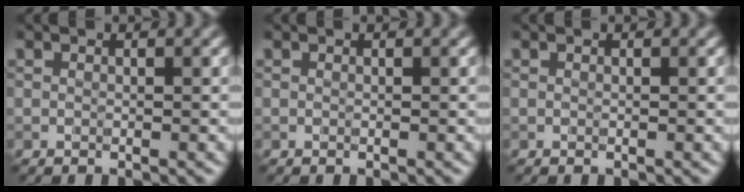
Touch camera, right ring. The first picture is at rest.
{"total": 0.0}
{"total": 0.0}